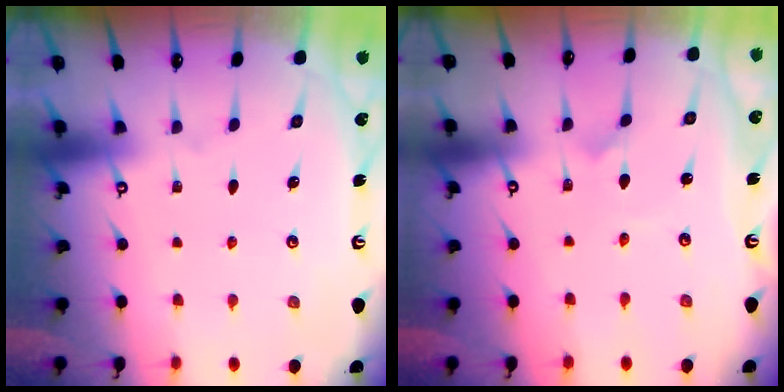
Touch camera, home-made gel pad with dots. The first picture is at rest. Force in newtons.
{"total": 1.3, "press": 1.3, "slide": 0.2}